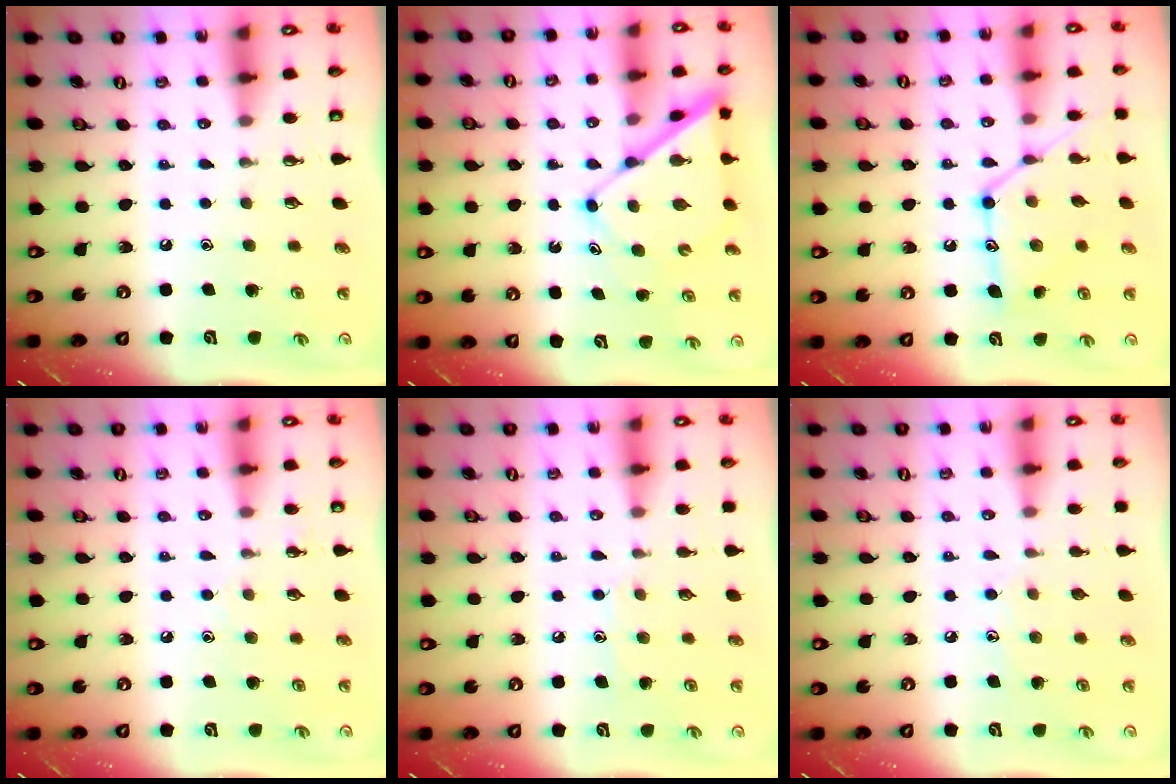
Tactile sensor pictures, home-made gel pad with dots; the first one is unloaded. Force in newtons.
{"total": 10.2, "press": 10.2, "slide": 0.9}
{"total": 15.2, "press": 15.1, "slide": 1.1}
{"total": 4.4, "press": 4.4, "slide": 0.5}
{"total": 6.9, "press": 6.8, "slide": 0.9}
{"total": 6.8, "press": 6.8, "slide": 0.7}